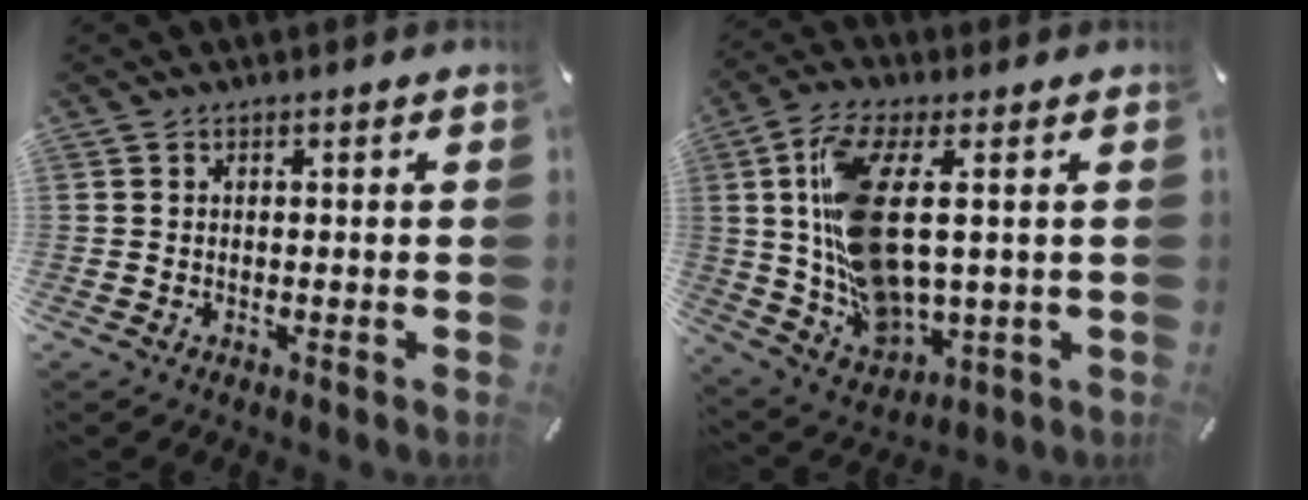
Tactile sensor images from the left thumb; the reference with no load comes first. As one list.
[{"total": 16.1, "force": [2.7, 8.1, 13.7], "torque": [-0.306, -0.008, 0.051]}]